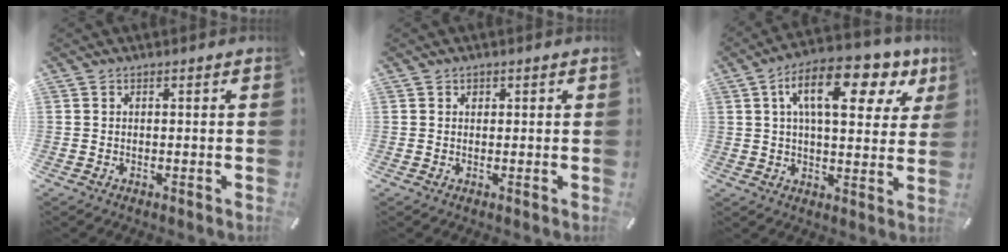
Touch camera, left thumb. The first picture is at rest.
{"total": 0.8, "force": [0.3, 0.7, 0.1], "torque": [0.006, -0.001, 0.004]}
{"total": 16.9, "force": [7.5, 7.8, 13.0], "torque": [-0.203, -0.021, 0.119]}